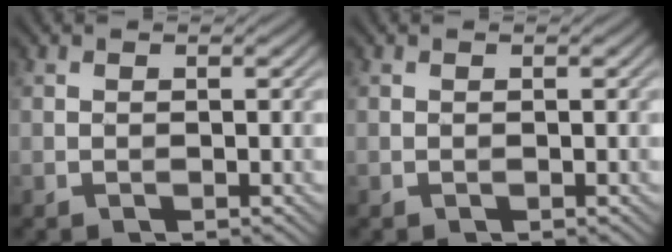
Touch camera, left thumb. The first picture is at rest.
{"total": 0.0}